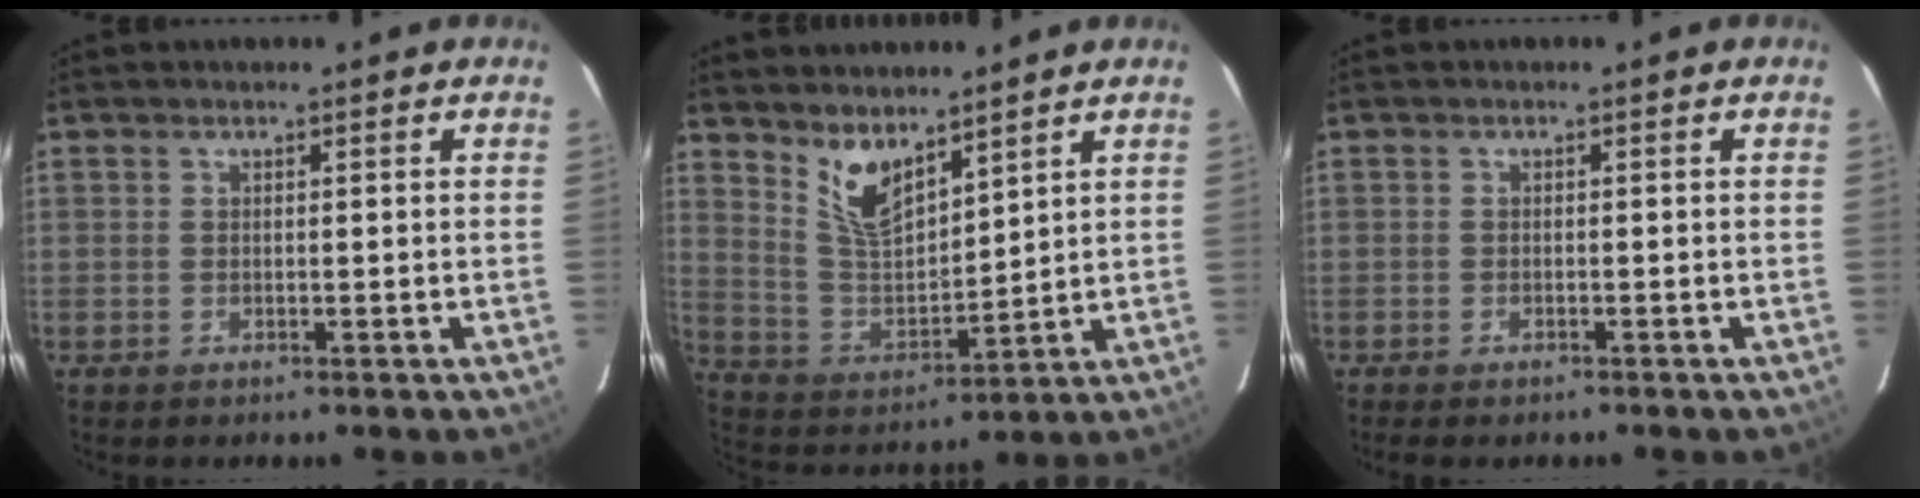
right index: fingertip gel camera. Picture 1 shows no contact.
{"total": 9.0, "force": [6.5, 3.4, 5.3], "torque": [-0.100, -0.007, 0.136]}
{"total": 2.5, "force": [-2.1, 0.8, 1.0], "torque": [-0.026, -0.011, -0.035]}